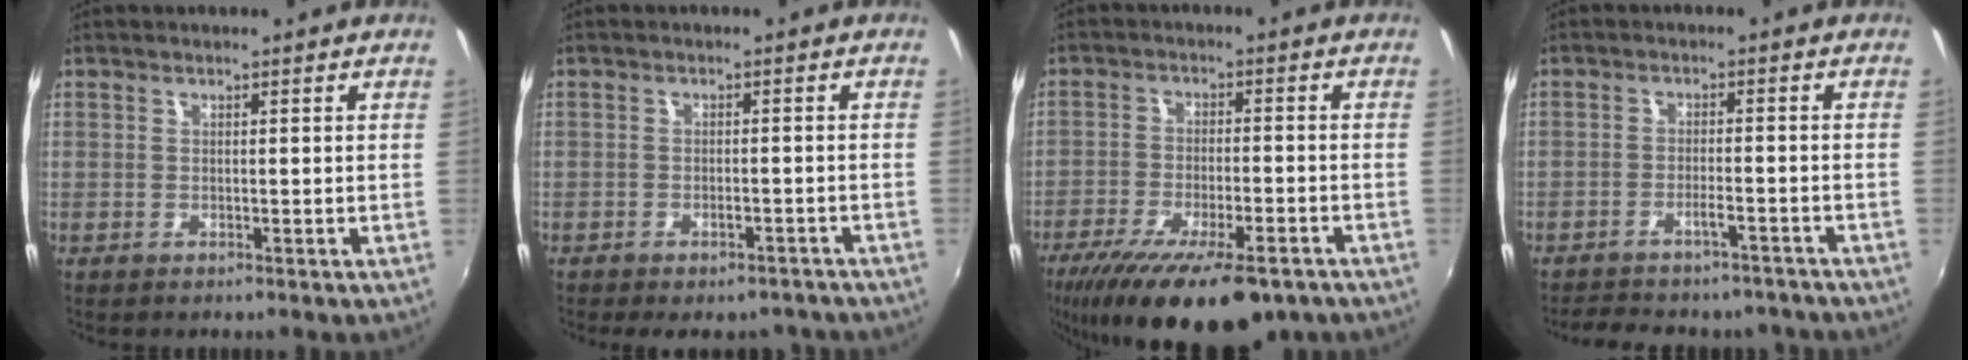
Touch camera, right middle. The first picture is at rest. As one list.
[{"total": 7.2, "force": [-6.1, 2.7, 2.8], "torque": [-0.054, -0.008, -0.070]}, {"total": 19.5, "force": [-13.5, 6.1, 12.6], "torque": [-0.238, -0.055, -0.205]}, {"total": 12.4, "force": [-11.0, 3.6, 4.4], "torque": [-0.100, -0.001, -0.137]}]